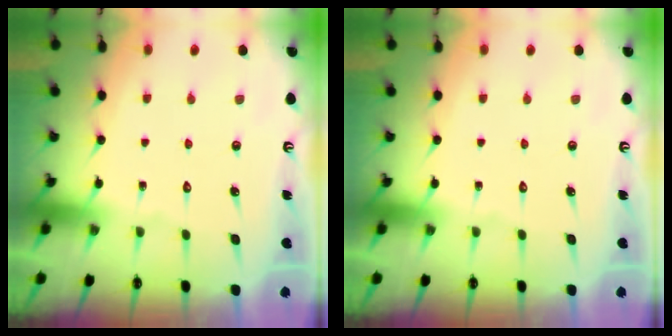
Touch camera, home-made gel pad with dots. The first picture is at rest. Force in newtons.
{"total": 0.0}